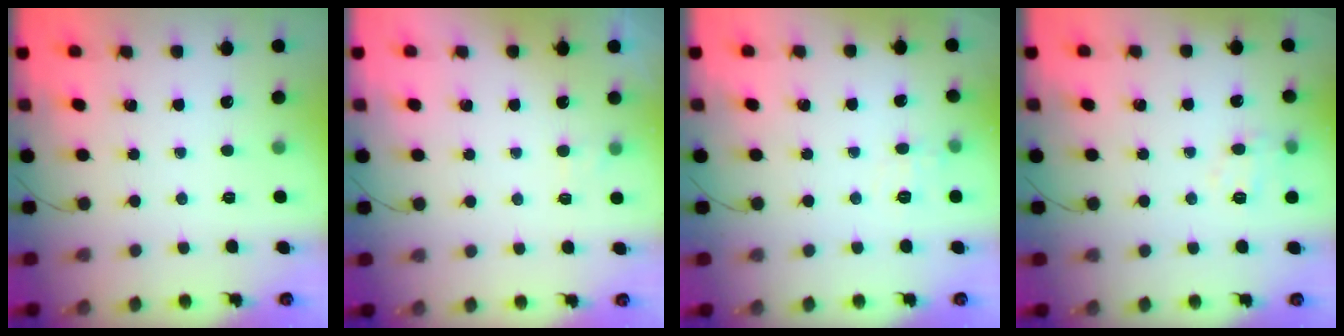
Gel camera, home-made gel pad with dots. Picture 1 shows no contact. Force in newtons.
{"total": 1.4, "press": 1.0, "slide": 1.0}
{"total": 5.6, "press": 5.4, "slide": 1.6}
{"total": 8.3, "press": 8.2, "slide": 1.5}